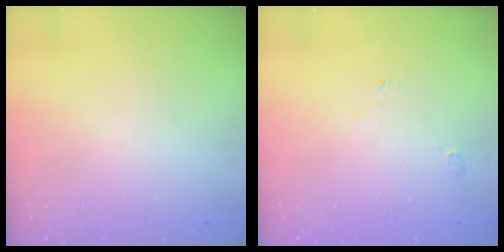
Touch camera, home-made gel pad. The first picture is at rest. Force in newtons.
{"total": 2.7, "press": 2.7, "slide": 0.3}